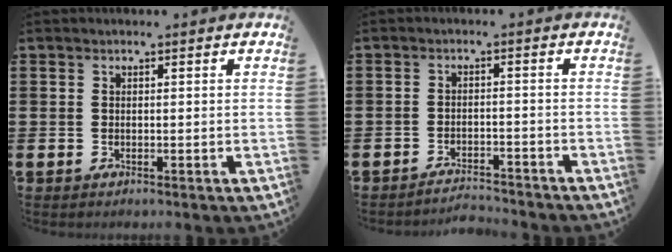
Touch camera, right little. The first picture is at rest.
{"total": 2.5, "force": [-2.5, 0.0, 0.0], "torque": [-0.005, 0.003, -0.053]}